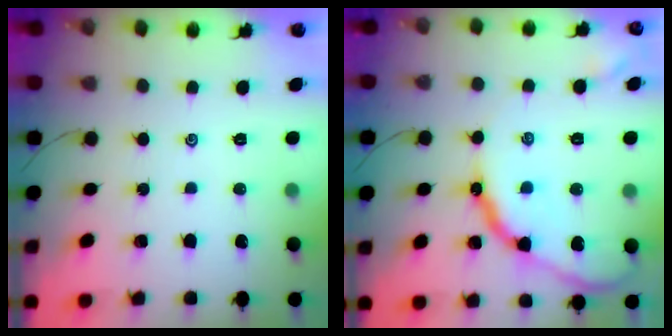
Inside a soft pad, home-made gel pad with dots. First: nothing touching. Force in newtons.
{"total": 14.2, "press": 14.2, "slide": 0.9}